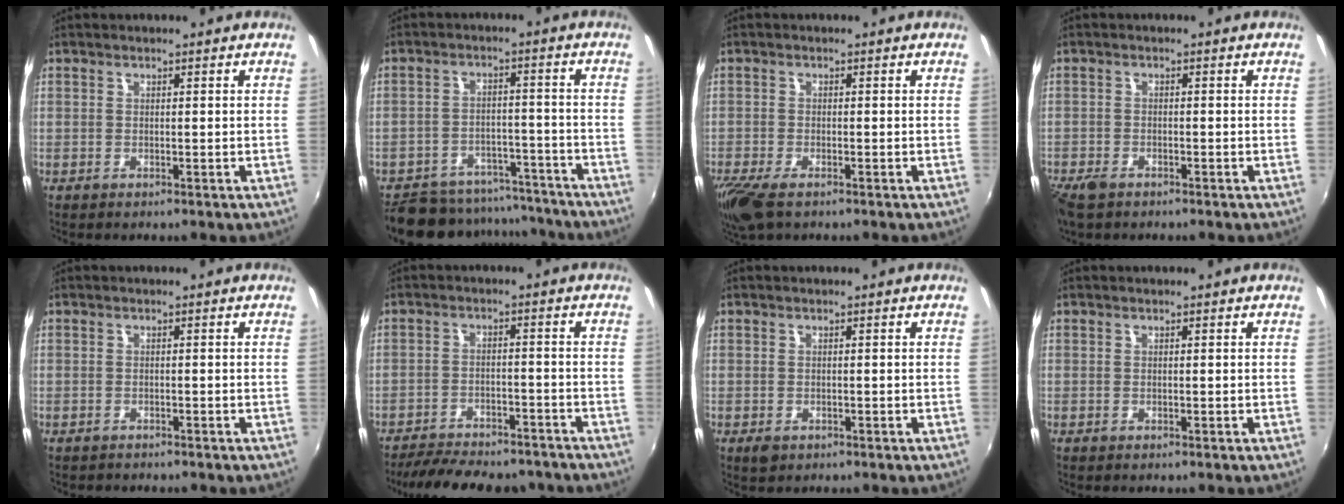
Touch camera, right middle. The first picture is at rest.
{"total": 17.7, "force": [-15.4, 6.8, 5.4], "torque": [-0.125, 0.023, -0.201]}
{"total": 6.3, "force": [-4.4, 2.0, 4.0], "torque": [-0.098, -0.028, -0.084]}
{"total": 4.1, "force": [-3.1, 1.8, 1.9], "torque": [-0.052, -0.015, -0.063]}
{"total": 1.2, "force": [-1.1, 0.5, 0.1], "torque": [-0.007, -0.004, -0.017]}
{"total": 16.4, "force": [-13.9, 5.3, 7.0], "torque": [-0.148, -0.013, -0.187]}
{"total": 1.8, "force": [-1.0, 1.3, 0.9], "torque": [-0.017, -0.006, -0.016]}
{"total": 0.0}